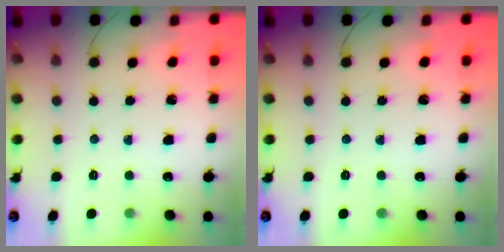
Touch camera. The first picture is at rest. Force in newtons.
{"total": 0.0}